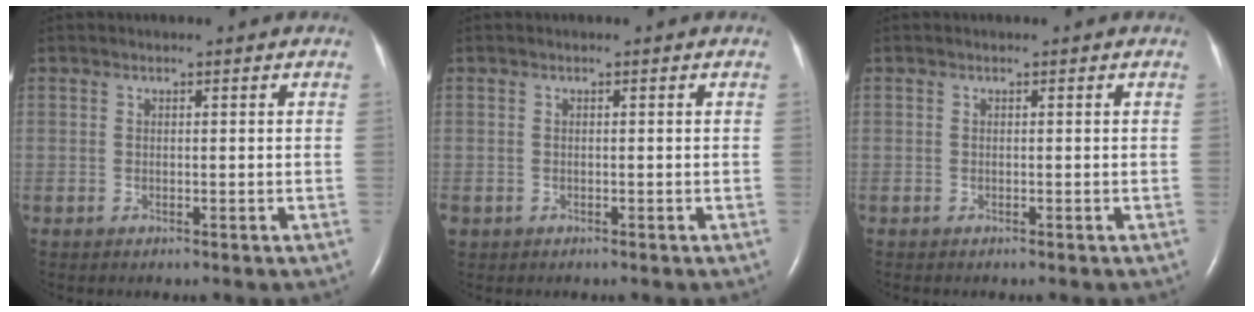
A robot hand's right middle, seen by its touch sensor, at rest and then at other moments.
{"total": 0.8, "force": [-0.4, 0.6, 0.3], "torque": [-0.009, 0.002, -0.003]}
{"total": 0.0}